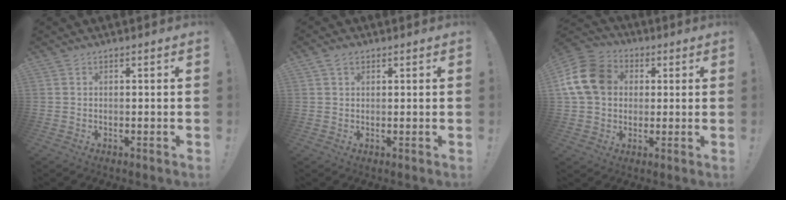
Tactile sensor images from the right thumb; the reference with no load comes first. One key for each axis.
{"total": 2.2, "fx": 1.3, "fy": 1.4, "fz": 1.1, "tx": -0.019, "ty": 0.002, "tz": 0.024}
{"total": 16.3, "fx": 3.2, "fy": 13.1, "fz": 9.2, "tx": -0.172, "ty": 0.006, "tz": 0.068}